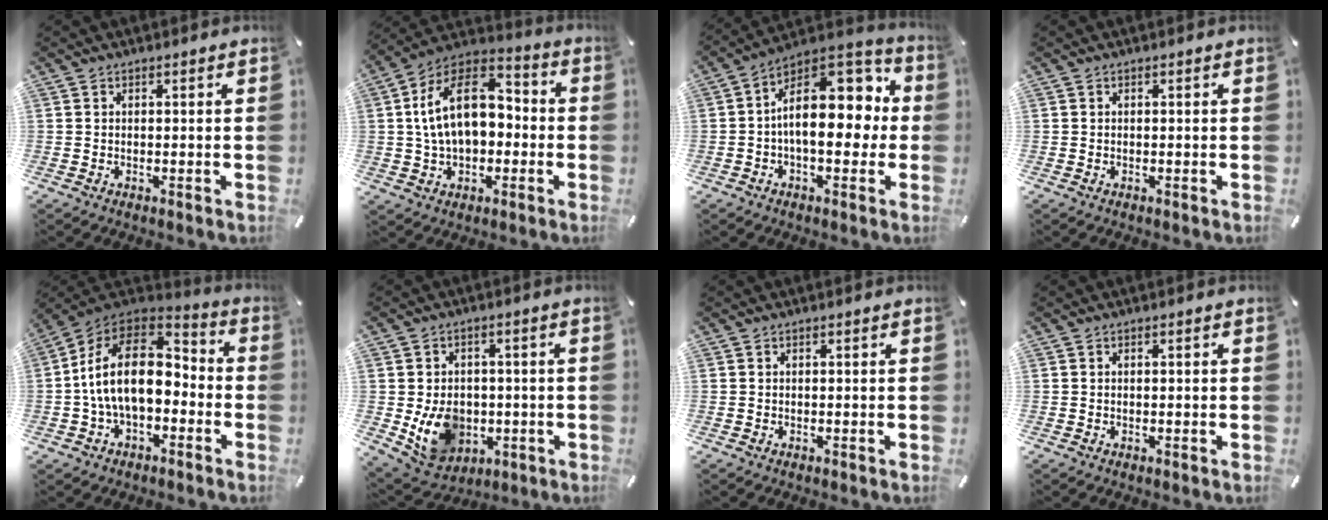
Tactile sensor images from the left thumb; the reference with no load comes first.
{"total": 17.0, "force": [1.5, 11.7, 12.3], "torque": [-0.234, 0.009, 0.025]}
{"total": 18.7, "force": [2.2, 11.0, 14.9], "torque": [-0.204, -0.016, 0.044]}
{"total": 0.0}
{"total": 17.9, "force": [-1.3, 11.5, 13.7], "torque": [-0.274, 0.018, -0.027]}
{"total": 11.0, "force": [-2.0, 9.1, 5.8], "torque": [-0.116, 0.005, -0.029]}
{"total": 0.0}
{"total": 0.5, "force": [0.0, 0.0, 0.5], "torque": [-0.008, -0.001, -0.001]}